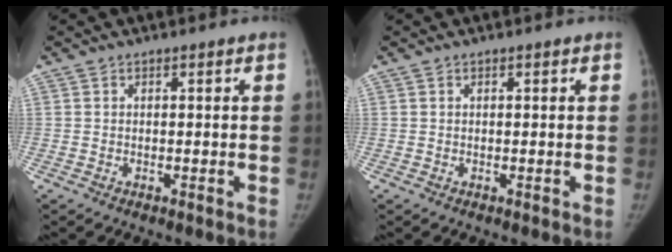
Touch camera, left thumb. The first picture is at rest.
{"total": 0.0}